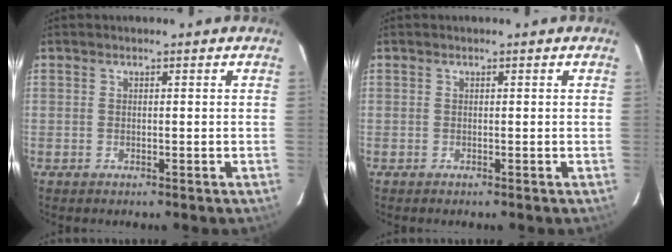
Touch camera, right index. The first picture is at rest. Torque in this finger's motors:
{"motor_torque": [0.00, -0.12, 0.04, 0.01]}